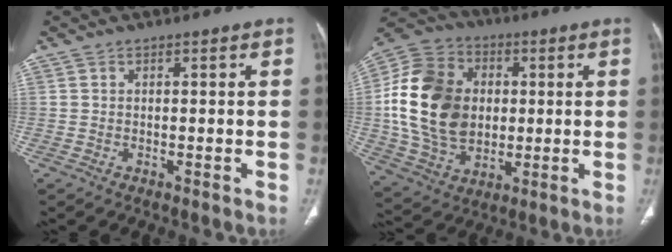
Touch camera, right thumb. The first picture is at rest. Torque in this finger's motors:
{"motor_torque": [2.36, 2.13, 1.22, -1.56, 0.34]}